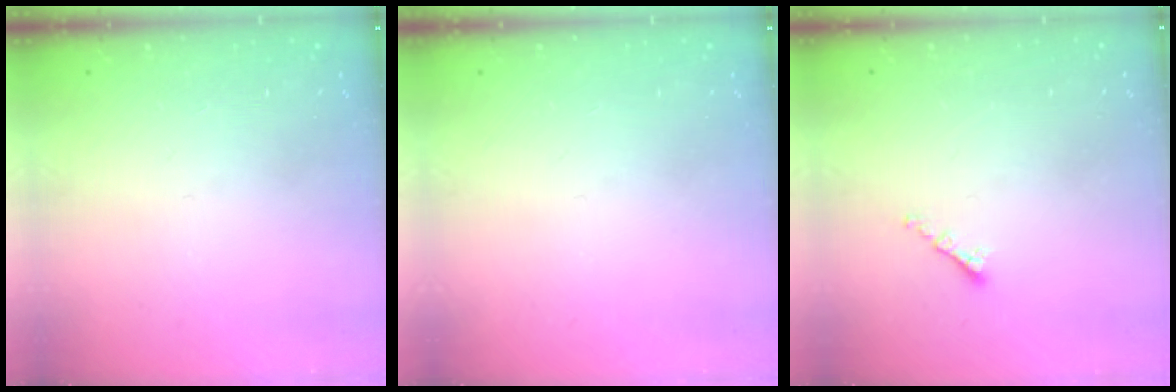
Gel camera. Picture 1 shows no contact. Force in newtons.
{"total": 0.0}
{"total": 1.4, "press": 1.3, "slide": 0.5}